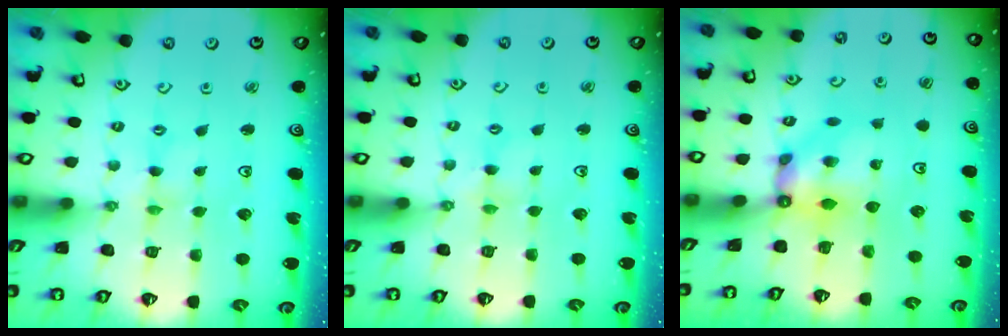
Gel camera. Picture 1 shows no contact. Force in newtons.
{"total": 1.8, "press": 1.8, "slide": 0.4}
{"total": 8.0, "press": 7.9, "slide": 0.5}